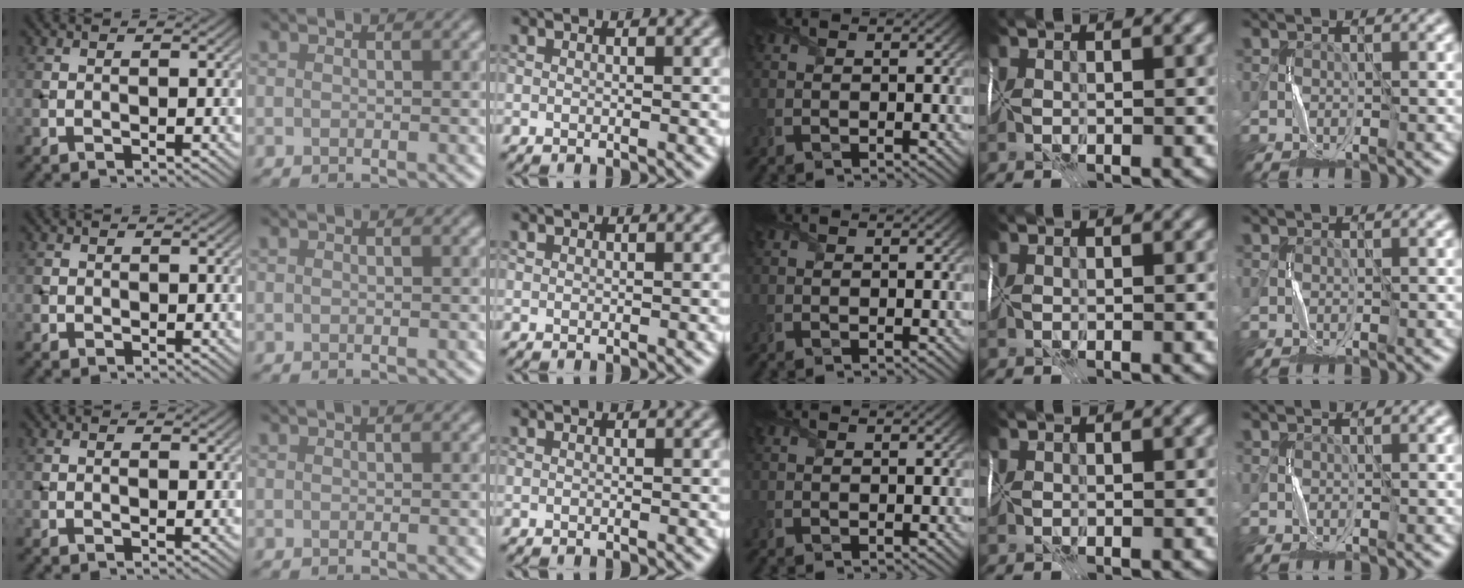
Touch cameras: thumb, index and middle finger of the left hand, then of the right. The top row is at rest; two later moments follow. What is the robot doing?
{"motion": "fold", "object": "wrapping paper"}